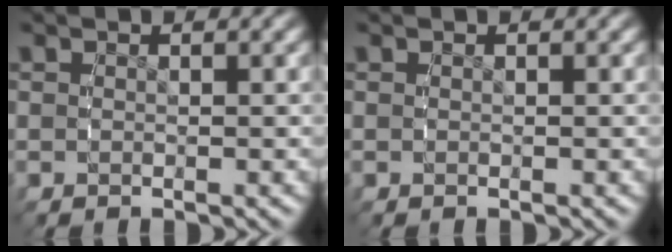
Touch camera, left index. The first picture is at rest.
{"total": 0.0}